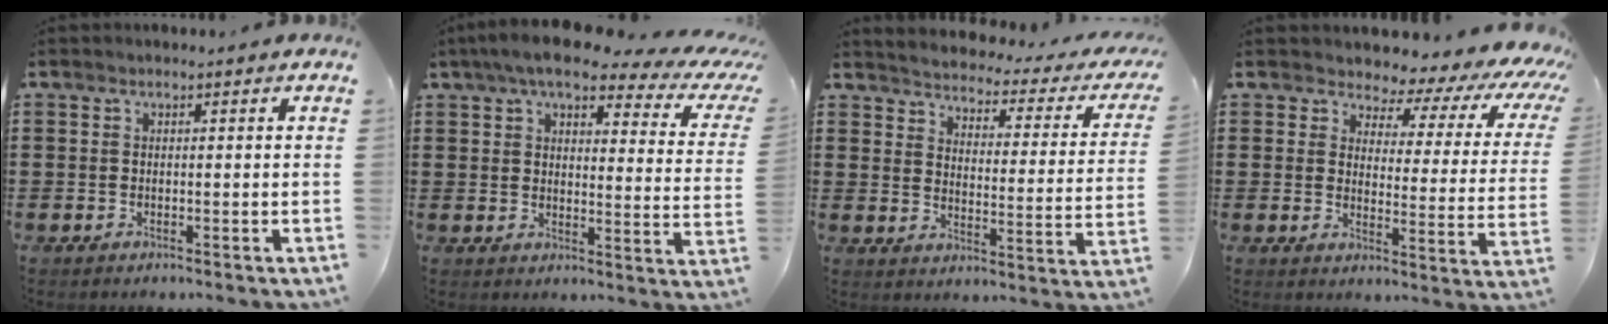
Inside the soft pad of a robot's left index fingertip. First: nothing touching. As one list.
[{"total": 7.5, "force": [5.6, 1.5, 4.8], "torque": [-0.100, -0.022, 0.091]}, {"total": 2.3, "force": [2.2, -0.1, 0.4], "torque": [-0.029, -0.030, 0.027]}, {"total": 4.2, "force": [3.1, 2.2, 1.9], "torque": [-0.045, -0.025, 0.041]}]